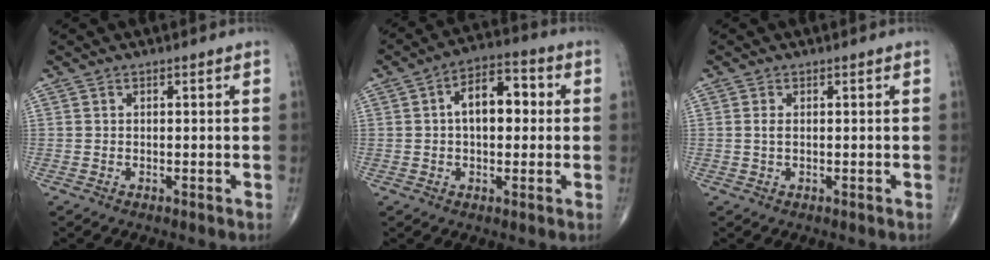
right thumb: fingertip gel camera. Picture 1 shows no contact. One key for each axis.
{"total": 9.8, "fx": 1.0, "fy": 5.6, "fz": 7.9, "tx": -0.102, "ty": 0.025, "tz": 0.009}
{"total": 1.4, "fx": 0.1, "fy": 0.7, "fz": 1.2, "tx": -0.026, "ty": 0.001, "tz": 0.004}